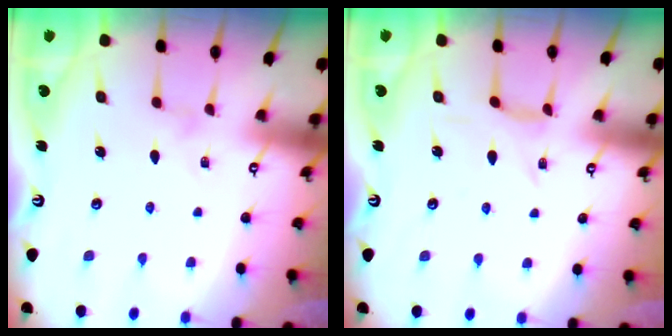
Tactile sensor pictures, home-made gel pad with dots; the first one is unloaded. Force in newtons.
{"total": 2.1, "press": 2.1, "slide": 0.5}